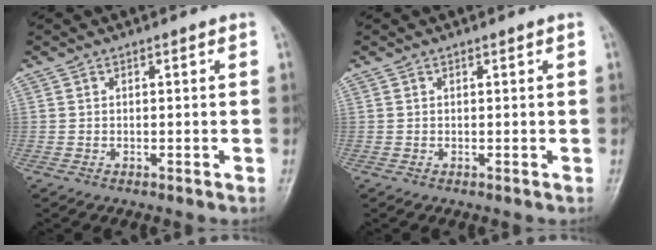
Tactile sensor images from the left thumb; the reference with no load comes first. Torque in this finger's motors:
{"motor_torque": [0.00, 0.00, -0.01, -0.01, 0.00]}